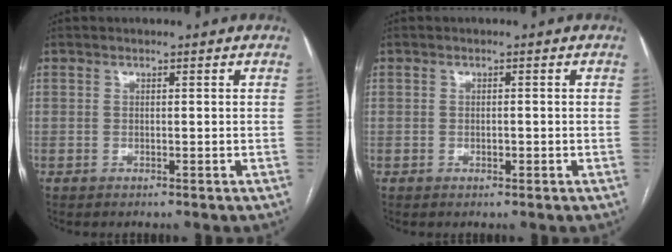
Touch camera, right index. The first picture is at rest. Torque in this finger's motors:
{"motor_torque": [0.09, 0.17, 0.05, -0.01]}